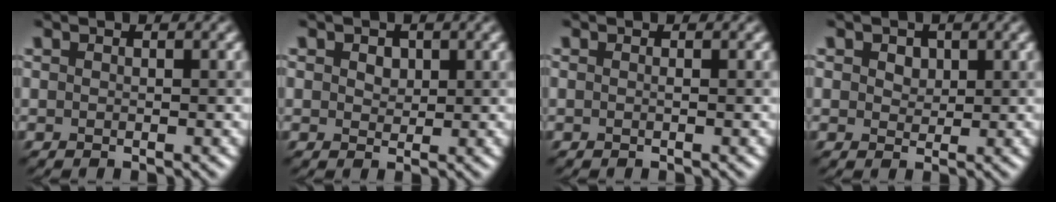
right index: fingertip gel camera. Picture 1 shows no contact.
{"total": 1.8, "force": [0.7, 1.3, 1.0], "torque": [-0.013, 0.008, 0.001]}
{"total": 0.0}
{"total": 2.2, "force": [1.0, 1.6, 1.1], "torque": [-0.018, 0.012, 0.000]}